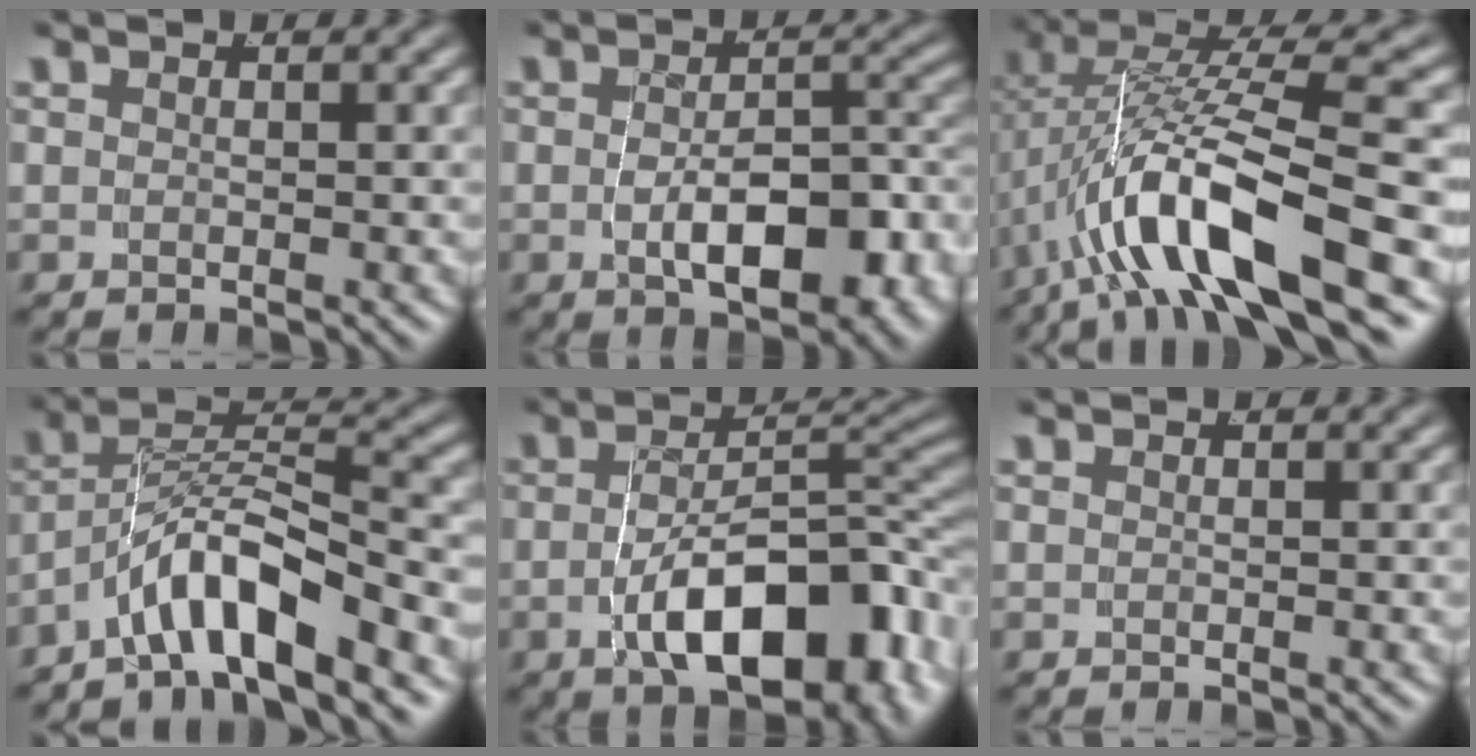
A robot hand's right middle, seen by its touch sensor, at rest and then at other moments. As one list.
[{"total": 6.6, "force": [-2.5, 2.5, 5.5], "torque": [-0.067, -0.012, -0.030]}, {"total": 8.3, "force": [-1.7, 2.8, 7.6], "torque": [-0.154, -0.008, -0.016]}, {"total": 6.0, "force": [-3.0, 2.9, 4.3], "torque": [-0.085, -0.008, -0.045]}, {"total": 10.5, "force": [-4.4, 4.7, 8.3], "torque": [-0.101, -0.017, -0.058]}, {"total": 0.0}]